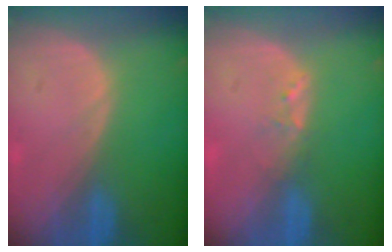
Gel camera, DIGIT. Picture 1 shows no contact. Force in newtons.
{"total": 1.6, "press": 1.5, "slide": 0.3}